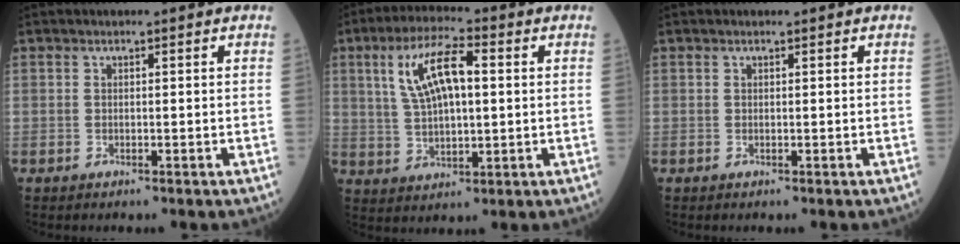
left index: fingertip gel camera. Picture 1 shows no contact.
{"total": 10.4, "force": [2.6, 3.5, 9.5], "torque": [-0.190, 0.020, 0.050]}
{"total": 0.0}